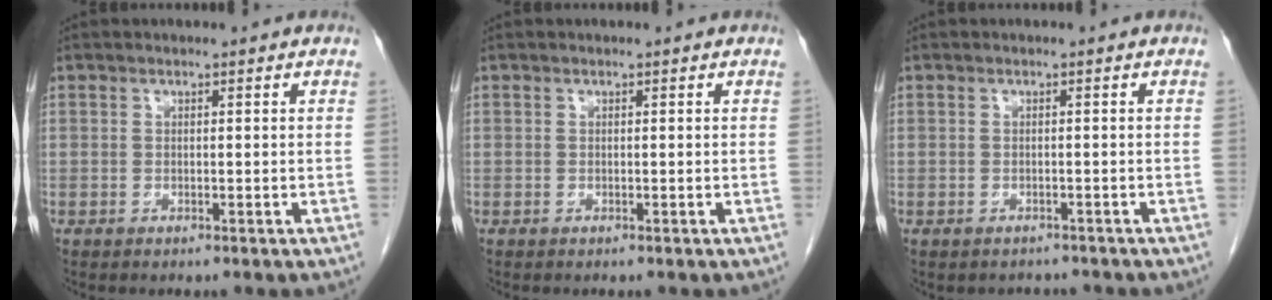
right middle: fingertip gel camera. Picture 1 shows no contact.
{"total": 0.0}
{"total": 1.9, "force": [-1.7, 0.9, -0.1], "torque": [-0.004, 0.000, -0.023]}